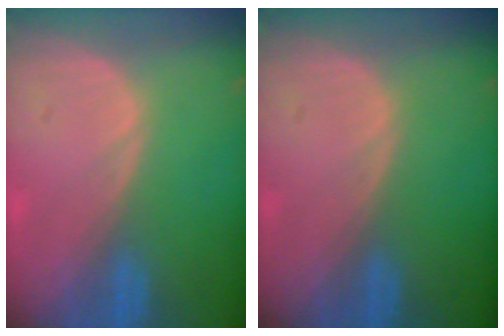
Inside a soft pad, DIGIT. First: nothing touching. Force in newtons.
{"total": 0.0}